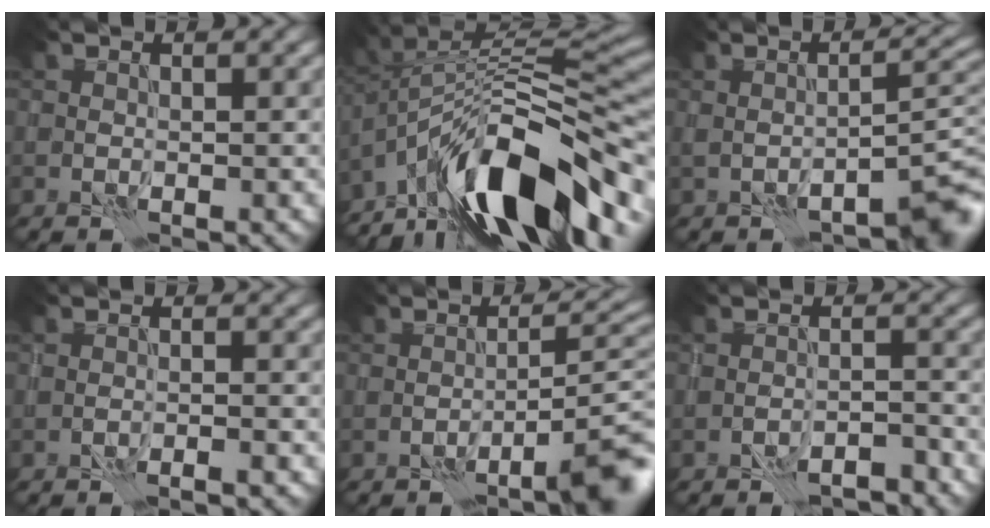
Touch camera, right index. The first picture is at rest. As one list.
[{"total": 13.9, "force": [-7.4, 5.1, 10.5], "torque": [-0.170, 0.027, -0.126]}, {"total": 5.3, "force": [-2.2, 1.5, 4.6], "torque": [-0.050, 0.005, -0.030]}, {"total": 1.2, "force": [-1.1, 0.0, 0.6], "torque": [-0.010, 0.000, -0.023]}, {"total": 6.1, "force": [-3.4, 0.9, 5.0], "torque": [-0.061, 0.019, -0.055]}, {"total": 4.1, "force": [-3.7, 1.0, 1.6], "torque": [-0.024, 0.008, -0.048]}]